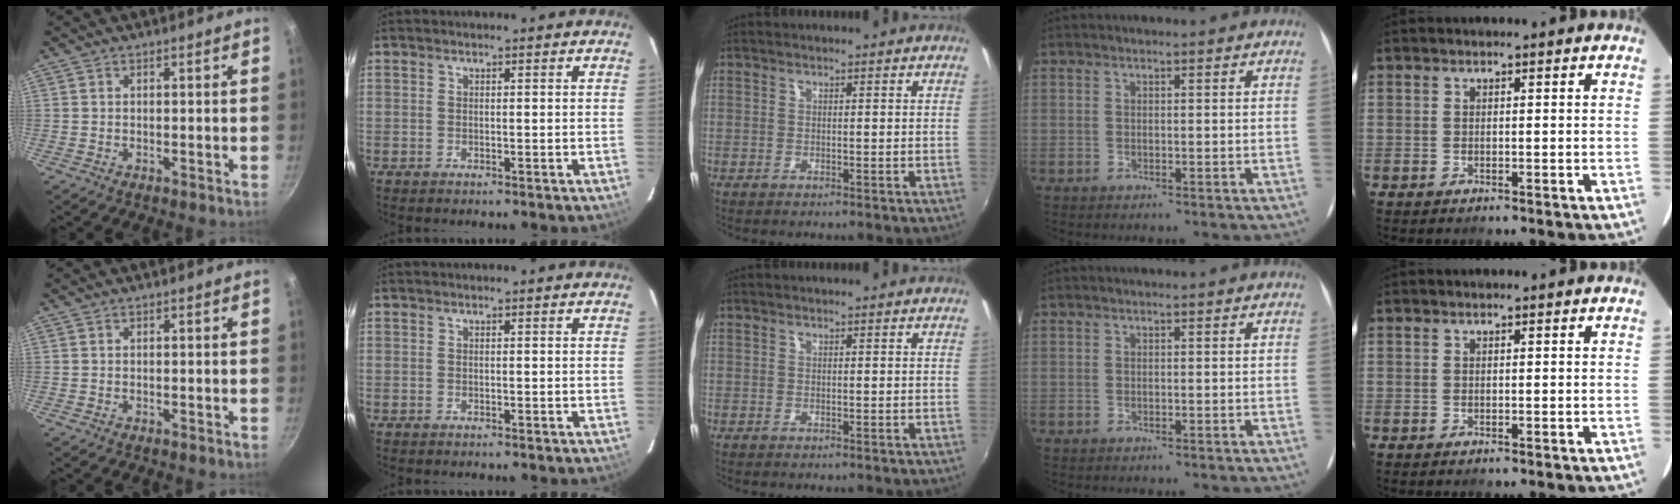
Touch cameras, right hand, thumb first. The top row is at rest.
{}